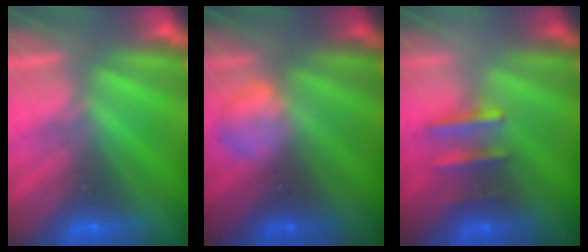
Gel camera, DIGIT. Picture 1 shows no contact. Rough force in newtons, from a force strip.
{"total": 2.2}
{"total": 2.5}